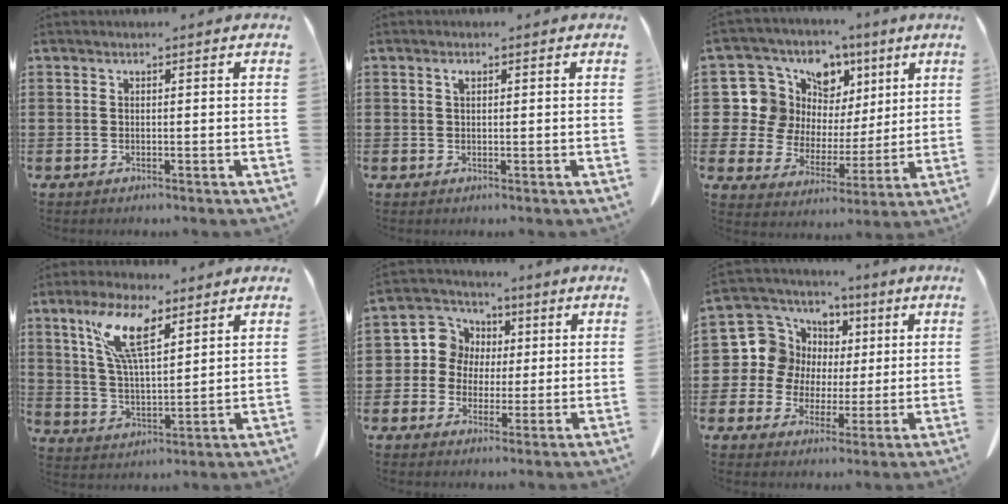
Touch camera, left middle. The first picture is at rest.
{"total": 1.1, "force": [0.5, 0.4, 0.9], "torque": [-0.020, 0.001, 0.010]}
{"total": 9.3, "force": [4.0, 8.1, 2.1], "torque": [-0.100, -0.026, 0.076]}
{"total": 10.6, "force": [6.3, 3.2, 7.9], "torque": [-0.166, -0.004, 0.114]}
{"total": 6.6, "force": [1.0, 6.3, 1.6], "torque": [-0.062, 0.013, 0.019]}
{"total": 9.2, "force": [1.1, 9.0, 1.6], "torque": [-0.087, -0.007, 0.023]}